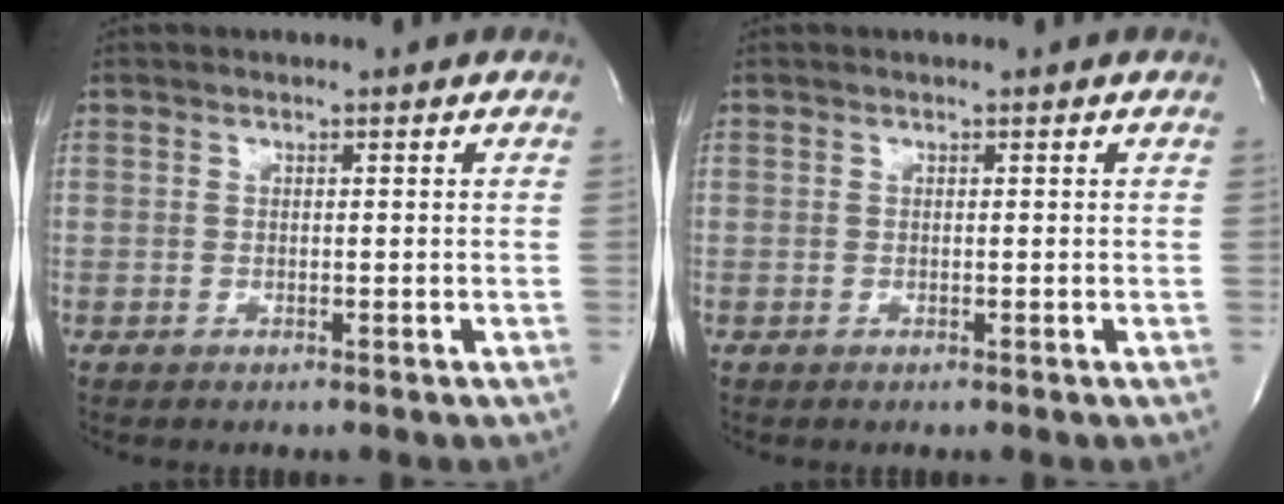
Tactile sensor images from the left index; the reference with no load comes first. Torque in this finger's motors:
{"motor_torque": [0.00, 0.00, 0.00, 0.00]}